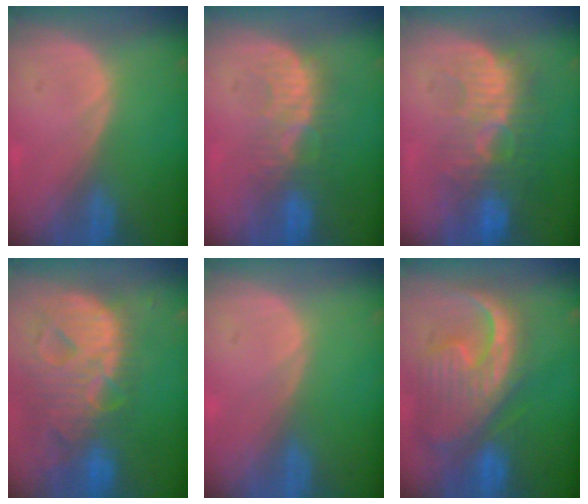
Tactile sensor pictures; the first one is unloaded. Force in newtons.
{"total": 6.2, "press": 6.0, "slide": 1.7}
{"total": 10.1, "press": 9.3, "slide": 4.0}
{"total": 13.3, "press": 11.4, "slide": 7.0}
{"total": 0.0}
{"total": 13.0, "press": 11.2, "slide": 6.6}